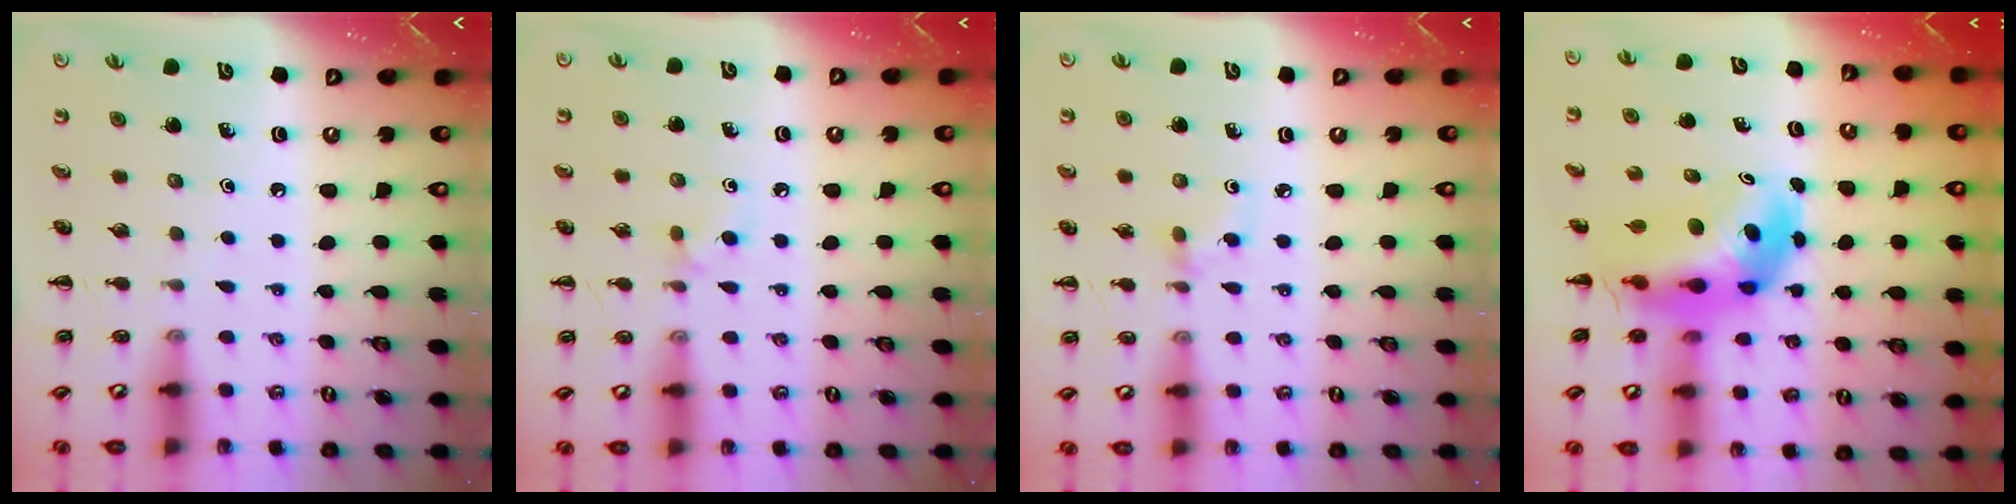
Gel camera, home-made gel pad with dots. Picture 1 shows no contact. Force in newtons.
{"total": 4.7, "press": 4.5, "slide": 1.2}
{"total": 2.9, "press": 2.7, "slide": 1.0}
{"total": 7.3, "press": 6.9, "slide": 2.6}